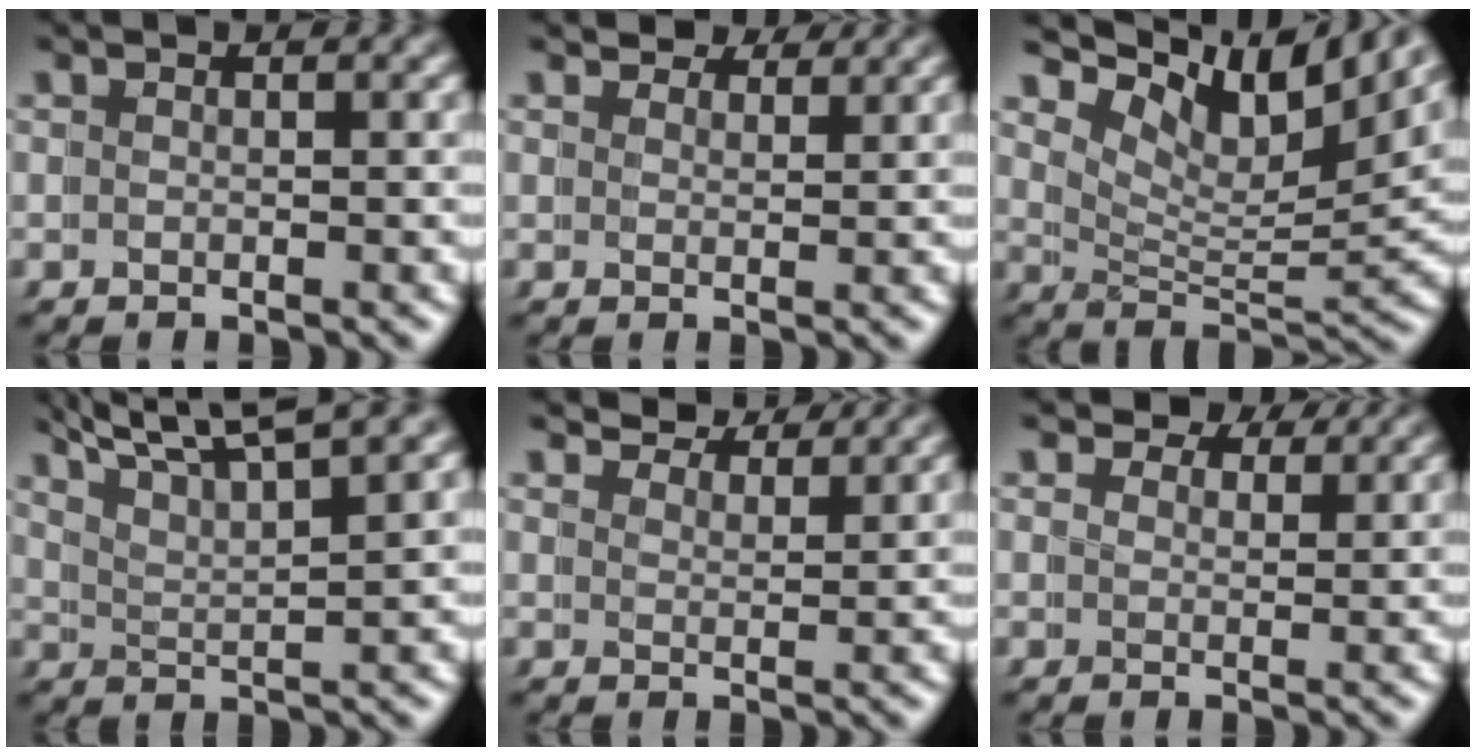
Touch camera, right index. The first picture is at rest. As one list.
[{"total": 3.4, "force": [3.4, -0.3, 0.2], "torque": [0.007, 0.003, 0.052]}, {"total": 9.0, "force": [6.3, 2.5, 6.0], "torque": [-0.091, 0.009, 0.093]}, {"total": 6.0, "force": [5.4, 0.2, 2.6], "torque": [-0.042, 0.009, 0.083]}, {"total": 4.5, "force": [4.5, -0.6, 0.6], "torque": [0.003, 0.008, 0.069]}, {"total": 2.8, "force": [2.8, 0.2, 0.2], "torque": [0.000, -0.002, 0.044]}]